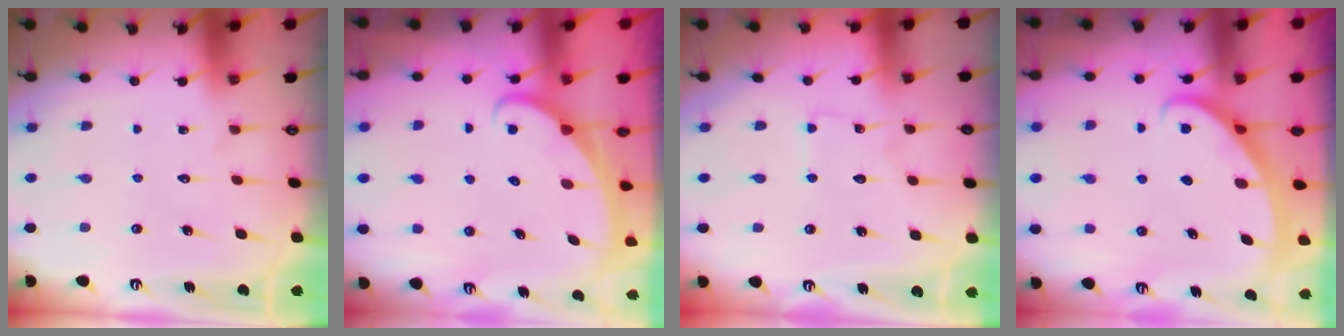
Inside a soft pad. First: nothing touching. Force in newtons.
{"total": 2.1, "press": 2.1, "slide": 0.2}
{"total": 2.4, "press": 2.4, "slide": 0.2}
{"total": 3.0, "press": 3.0, "slide": 0.1}